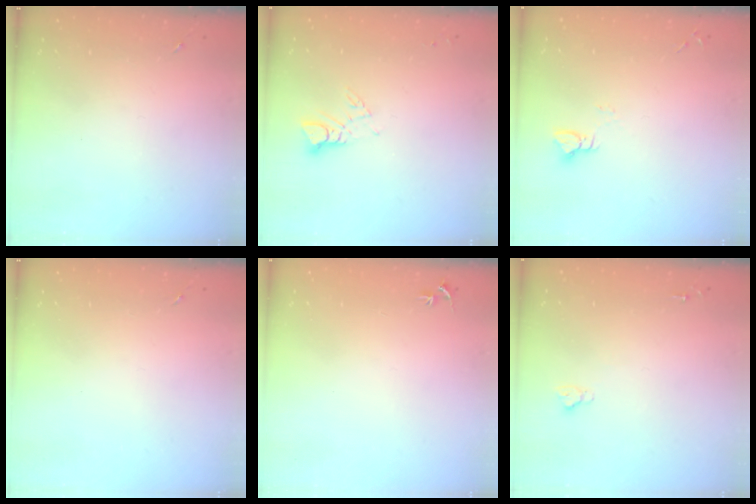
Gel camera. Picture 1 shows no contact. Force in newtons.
{"total": 3.8, "press": 3.8, "slide": 0.2}
{"total": 3.0, "press": 3.0, "slide": 0.3}
{"total": 0.0}
{"total": 2.7, "press": 2.7, "slide": 0.3}
{"total": 2.6, "press": 2.5, "slide": 0.3}